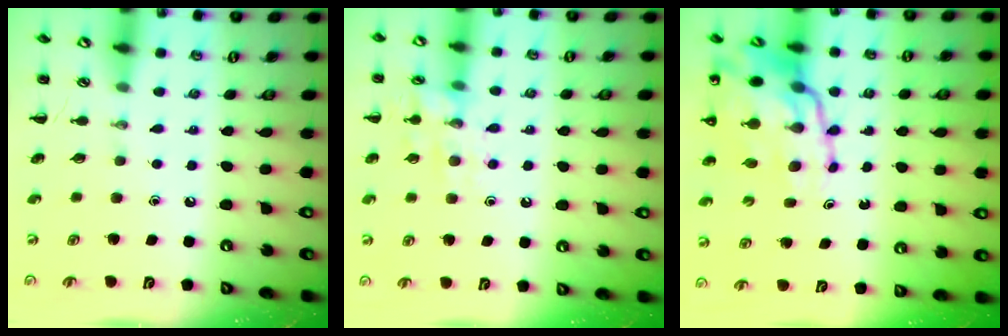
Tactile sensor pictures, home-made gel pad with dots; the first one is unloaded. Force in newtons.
{"total": 12.0, "press": 12.0, "slide": 0.8}
{"total": 18.2, "press": 17.5, "slide": 5.0}